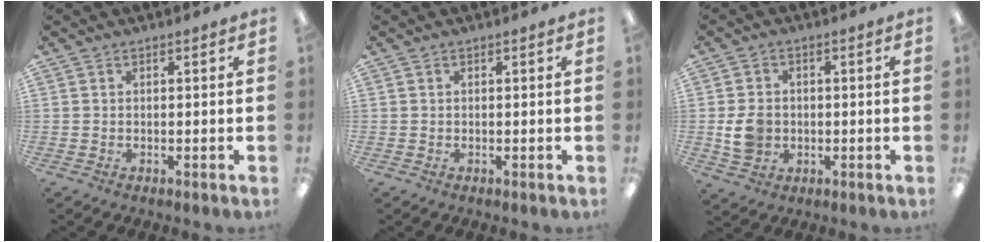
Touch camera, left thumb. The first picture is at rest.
{"total": 0.0}
{"total": 6.3, "force": [-0.7, 5.1, 3.6], "torque": [-0.061, 0.002, -0.012]}